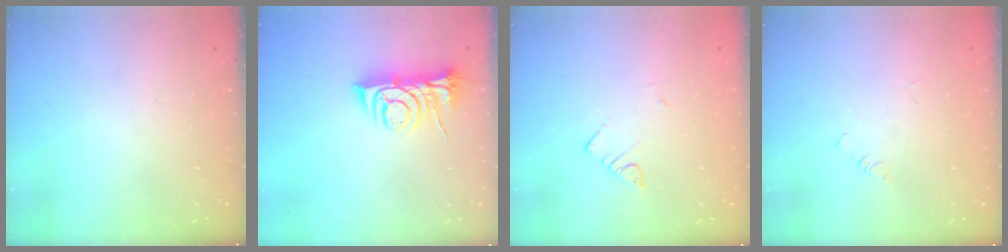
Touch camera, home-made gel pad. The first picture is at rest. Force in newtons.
{"total": 8.0, "press": 8.0, "slide": 0.9}
{"total": 3.2, "press": 3.2, "slide": 0.3}
{"total": 1.0, "press": 0.9, "slide": 0.2}